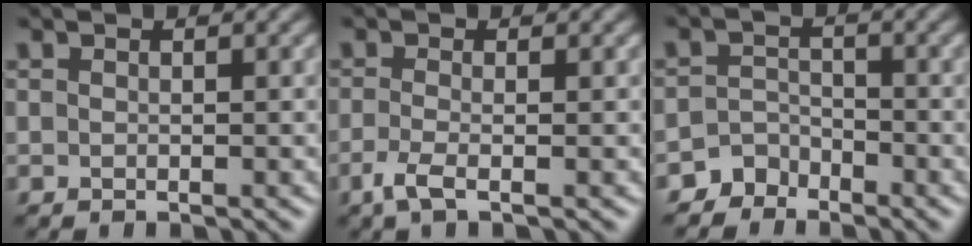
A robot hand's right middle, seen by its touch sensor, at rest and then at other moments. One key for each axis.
{"total": 2.2, "fx": -1.2, "fy": 0.6, "fz": 1.8, "tx": -0.043, "ty": -0.009, "tz": -0.031}
{"total": 2.4, "fx": -2.0, "fy": 1.2, "fz": -0.2, "tx": 0.013, "ty": 0.010, "tz": -0.042}